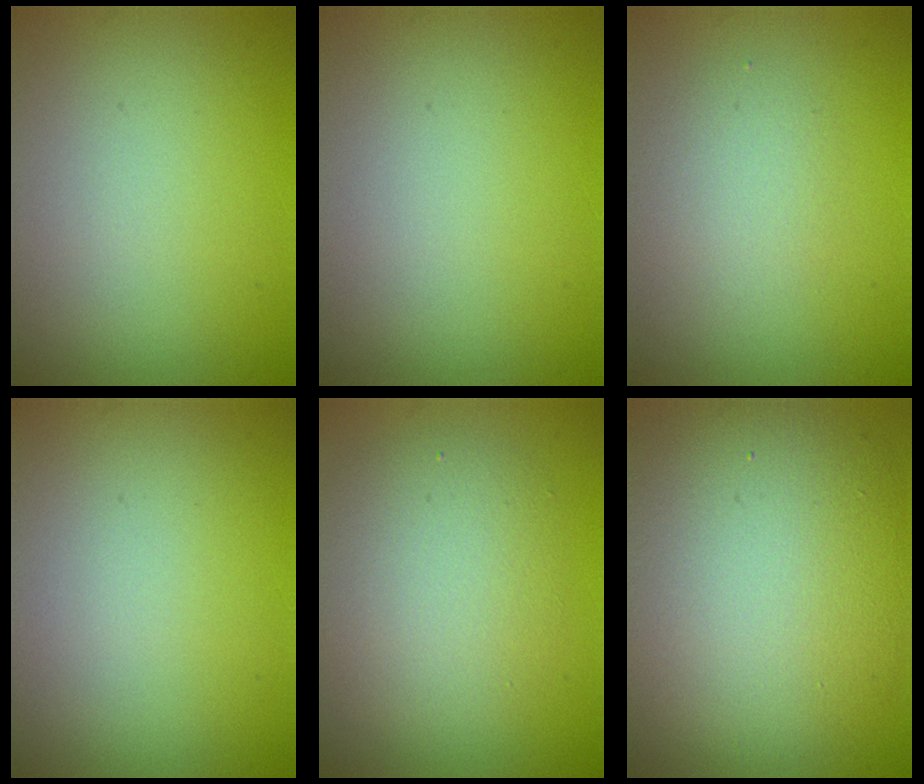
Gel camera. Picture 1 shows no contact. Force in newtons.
{"total": 0.0}
{"total": 2.1, "press": 2.1, "slide": 0.1}
{"total": 0.0}
{"total": 4.8, "press": 4.8, "slide": 0.1}
{"total": 13.5, "press": 13.4, "slide": 1.2}